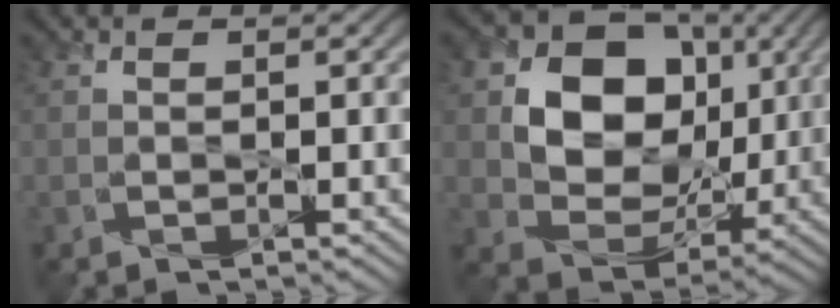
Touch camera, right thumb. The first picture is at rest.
{"total": 11.9, "force": [2.6, 9.5, 6.6], "torque": [-0.137, 0.000, 0.041]}